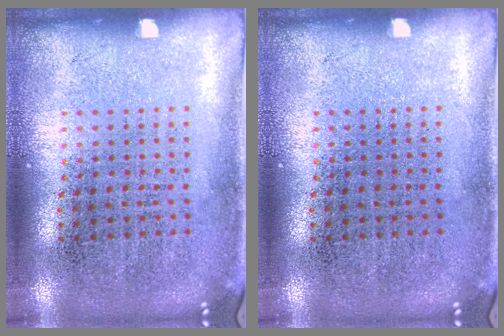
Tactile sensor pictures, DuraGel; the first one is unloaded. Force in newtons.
{"total": 0.0}